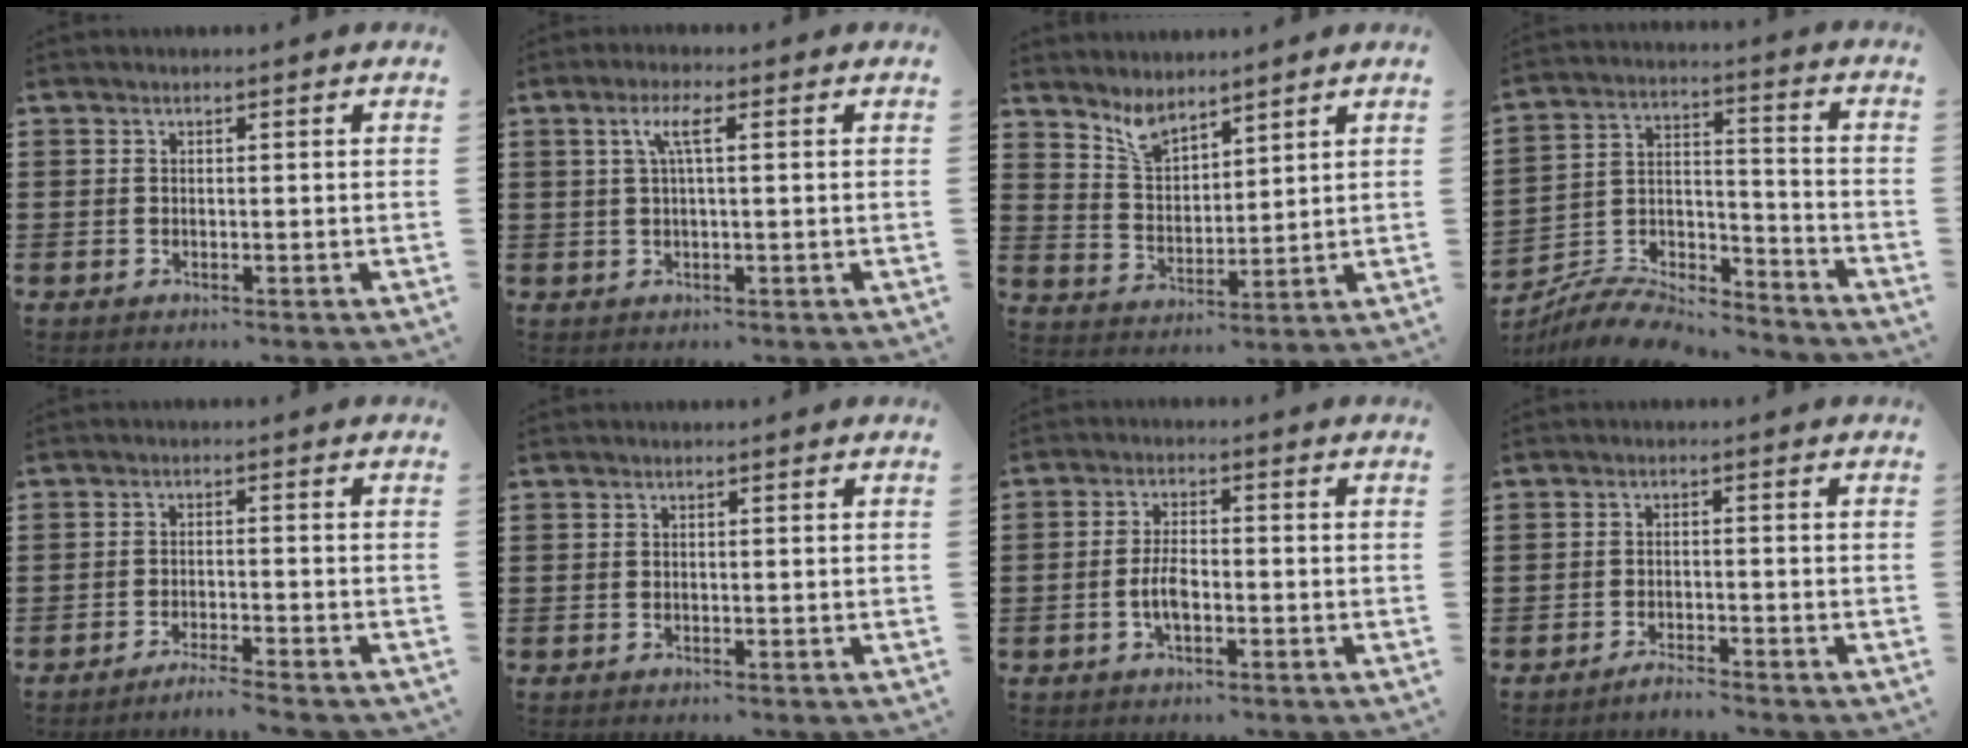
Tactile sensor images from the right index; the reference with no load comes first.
{"total": 3.5, "force": [0.7, 0.4, 3.4], "torque": [-0.067, 0.004, 0.009]}
{"total": 4.9, "force": [4.3, 1.8, 1.6], "torque": [-0.046, -0.009, 0.080]}
{"total": 8.2, "force": [-7.9, 1.6, 1.5], "torque": [-0.029, 0.014, -0.156]}
{"total": 2.5, "force": [-2.4, -0.4, 0.7], "torque": [-0.013, 0.001, -0.048]}
{"total": 0.0}
{"total": 4.0, "force": [-1.1, 1.8, 3.4], "torque": [-0.077, 0.001, -0.024]}
{"total": 1.9, "force": [-1.9, 0.0, 0.5], "torque": [-0.012, 0.001, -0.035]}